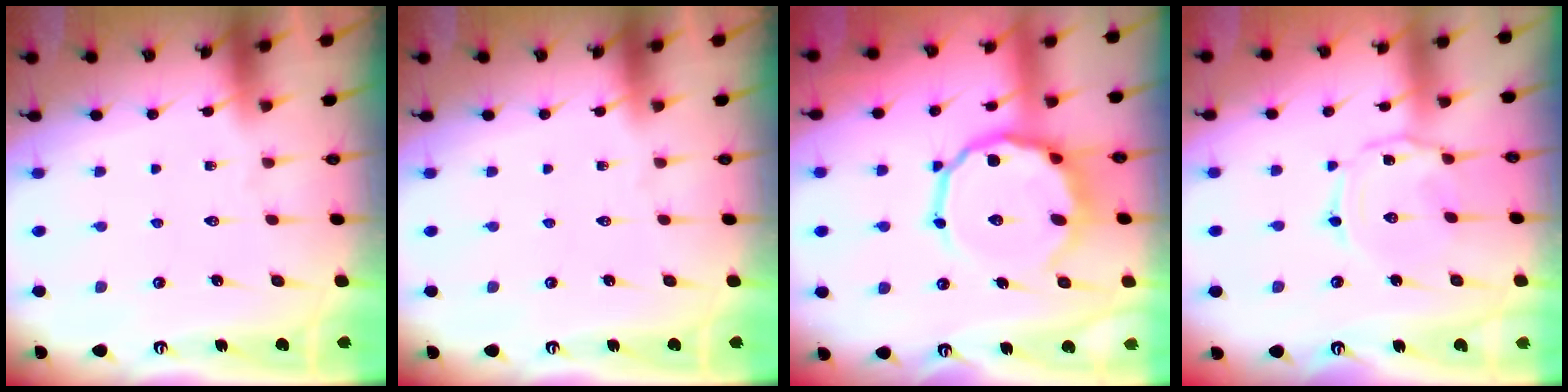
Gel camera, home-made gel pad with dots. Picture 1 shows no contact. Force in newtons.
{"total": 0.0}
{"total": 13.8, "press": 13.5, "slide": 2.7}
{"total": 2.5, "press": 2.4, "slide": 0.4}